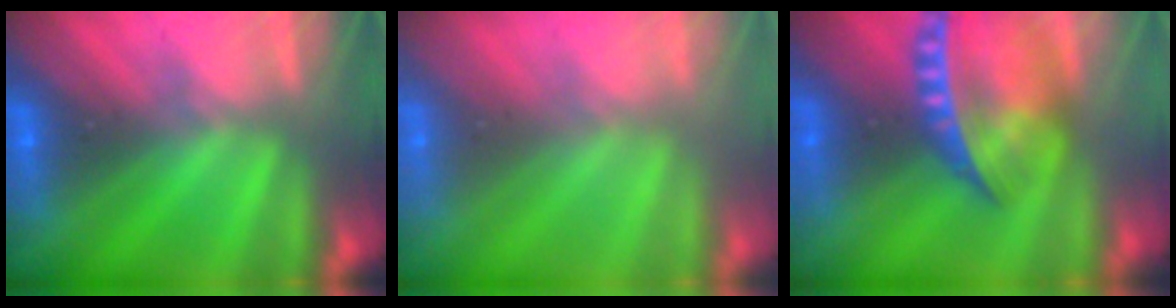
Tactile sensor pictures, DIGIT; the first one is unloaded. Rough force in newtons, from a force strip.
{"total": 2.9}
{"total": 7.9}